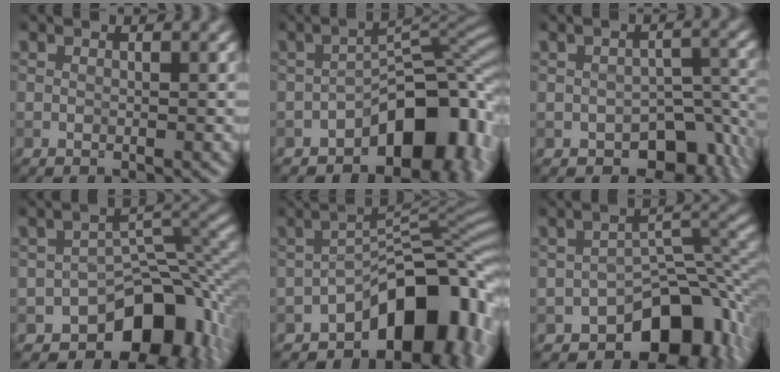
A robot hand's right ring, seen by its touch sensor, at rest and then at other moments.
{"total": 10.3, "force": [-4.6, 5.8, 7.2], "torque": [-0.074, 0.002, -0.074]}
{"total": 7.1, "force": [-3.6, 4.5, 4.2], "torque": [-0.039, -0.026, -0.039]}
{"total": 10.8, "force": [-6.0, 6.4, 6.4], "torque": [-0.065, -0.005, -0.095]}
{"total": 11.5, "force": [-5.2, 6.1, 8.3], "torque": [-0.091, 0.003, -0.082]}
{"total": 9.8, "force": [-5.8, 5.4, 5.8], "torque": [-0.054, -0.007, -0.096]}